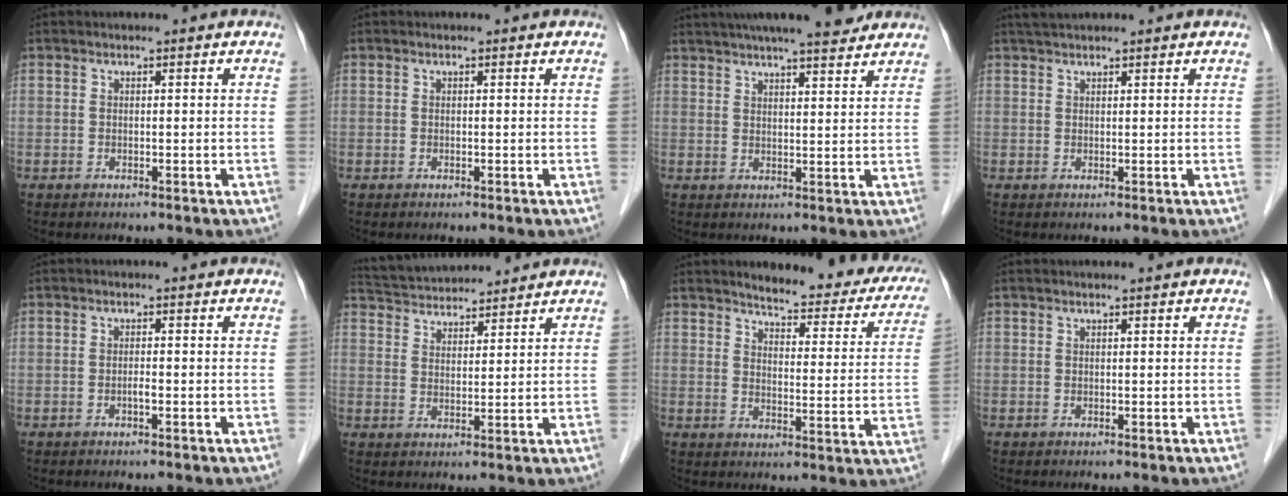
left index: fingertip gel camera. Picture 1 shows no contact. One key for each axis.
{"total": 0.0}
{"total": 13.7, "fx": 11.8, "fy": 1.4, "fz": 6.7, "tx": -0.110, "ty": 0.022, "tz": 0.165}
{"total": 2.9, "fx": 2.6, "fy": 0.1, "fz": 1.1, "tx": -0.016, "ty": 0.026, "tz": 0.048}
{"total": 0.6, "fx": -0.3, "fy": 0.0, "fz": 0.6, "tx": -0.010, "ty": 0.001, "tz": -0.006}
{"total": 10.8, "fx": 10.4, "fy": 1.6, "fz": 2.6, "tx": -0.052, "ty": 0.032, "tz": 0.170}
{"total": 18.8, "fx": 16.5, "fy": 4.5, "fz": 7.8, "tx": -0.066, "ty": -0.039, "tz": 0.179}
{"total": 1.1, "fx": 1.0, "fy": -0.1, "fz": 0.5, "tx": -0.004, "ty": 0.014, "tz": 0.020}